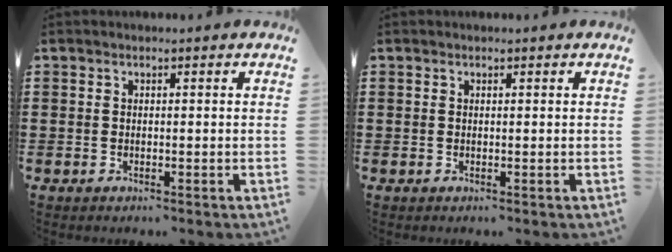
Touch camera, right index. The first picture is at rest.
{"total": 0.0}